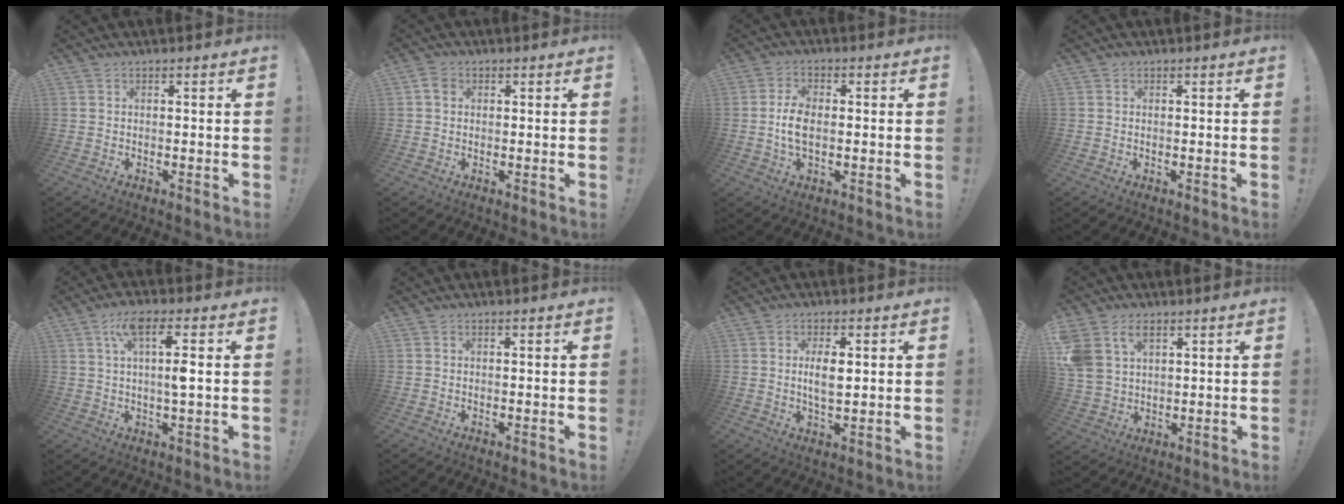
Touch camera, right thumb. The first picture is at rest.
{"total": 3.6, "force": [0.9, 2.9, 1.9], "torque": [-0.031, 0.005, 0.019]}
{"total": 6.5, "force": [-0.5, 3.6, 5.4], "torque": [-0.098, -0.001, -0.013]}
{"total": 0.0}
{"total": 8.6, "force": [2.3, 1.4, 8.1], "torque": [-0.141, 0.002, 0.033]}
{"total": 0.0}
{"total": 5.9, "force": [0.8, 2.6, 5.2], "torque": [-0.089, -0.003, 0.008]}
{"total": 8.5, "force": [4.6, 5.7, 4.4], "torque": [-0.102, -0.013, 0.092]}